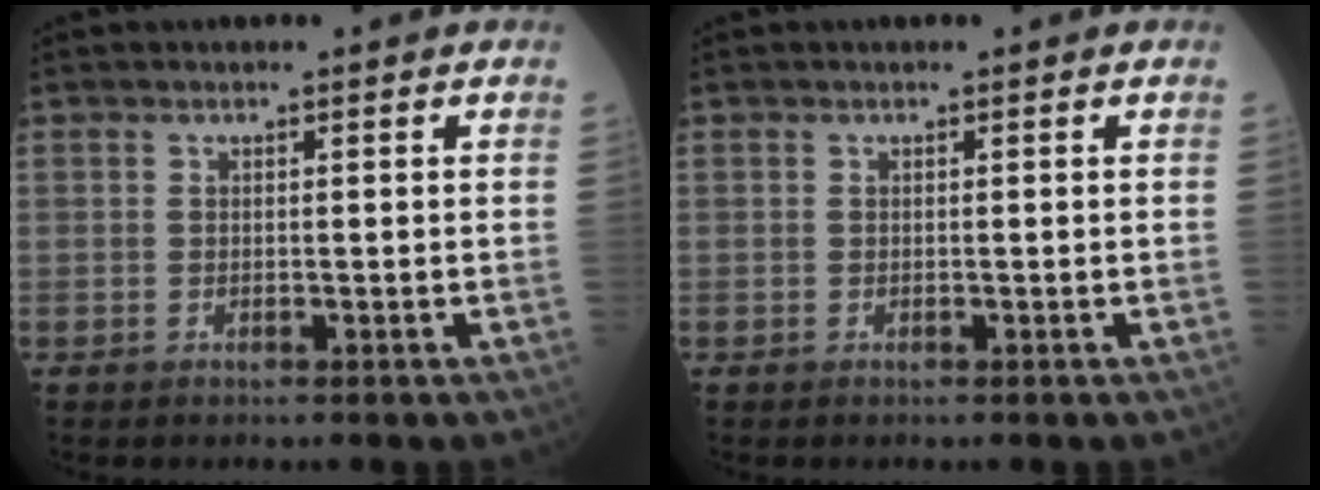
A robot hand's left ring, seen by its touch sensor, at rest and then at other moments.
{"total": 0.0}